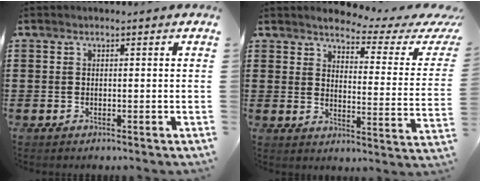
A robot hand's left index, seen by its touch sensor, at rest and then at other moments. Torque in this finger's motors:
{"motor_torque": [0.95, -1.19, 0.33, 0.04]}